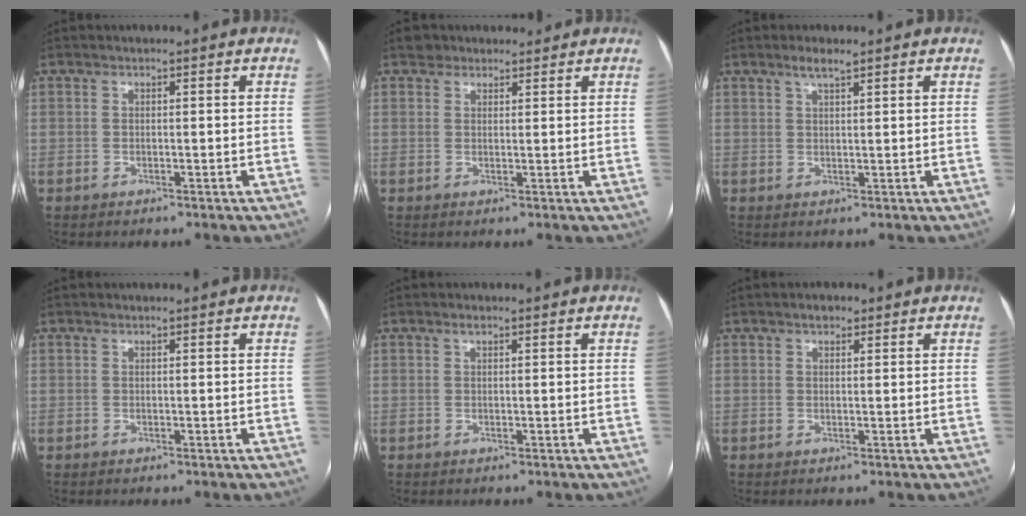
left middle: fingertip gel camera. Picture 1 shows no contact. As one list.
[{"total": 3.1, "force": [2.5, 1.8, 0.2], "torque": [0.003, 0.019, 0.036]}, {"total": 2.2, "force": [1.6, 0.2, 1.5], "torque": [-0.033, 0.004, 0.032]}, {"total": 0.0}, {"total": 0.6, "force": [0.4, 0.2, 0.4], "torque": [-0.011, 0.003, 0.008]}, {"total": 1.5, "force": [1.0, 0.8, 0.8], "torque": [-0.017, 0.007, 0.015]}]